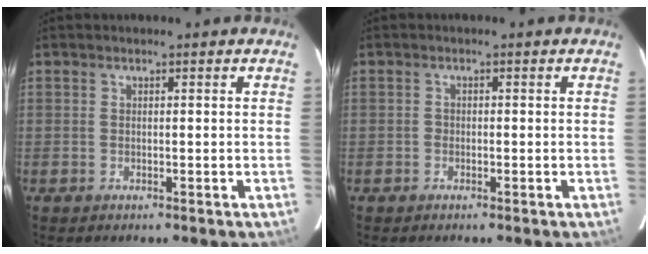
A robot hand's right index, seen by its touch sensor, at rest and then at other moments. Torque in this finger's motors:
{"motor_torque": [-0.20, -0.01, -0.07, 0.00]}